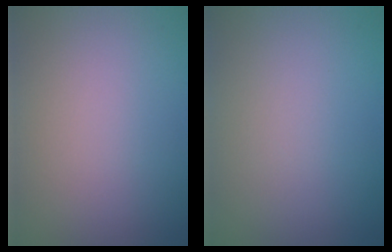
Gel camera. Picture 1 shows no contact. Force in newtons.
{"total": 0.0}